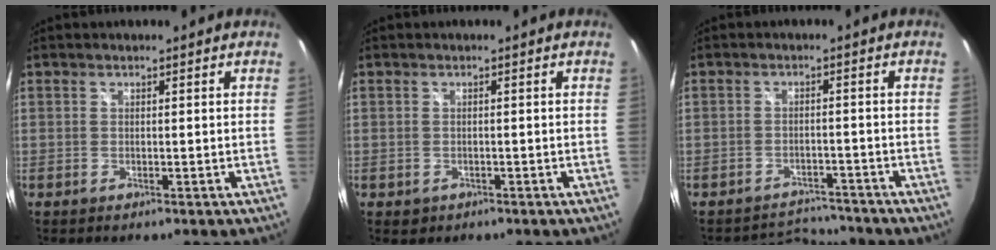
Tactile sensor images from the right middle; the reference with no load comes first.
{"total": 1.3, "force": [-0.4, 1.1, 0.6], "torque": [-0.012, -0.004, -0.003]}
{"total": 4.7, "force": [-4.6, 0.4, -0.9], "torque": [0.008, 0.016, -0.074]}